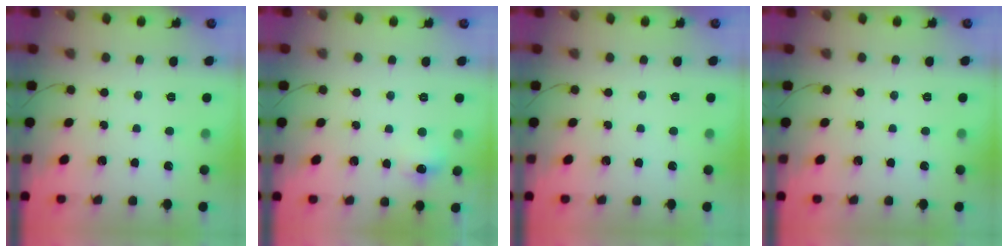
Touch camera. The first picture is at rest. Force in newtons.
{"total": 6.2, "press": 6.0, "slide": 1.9}
{"total": 0.0}
{"total": 0.0}